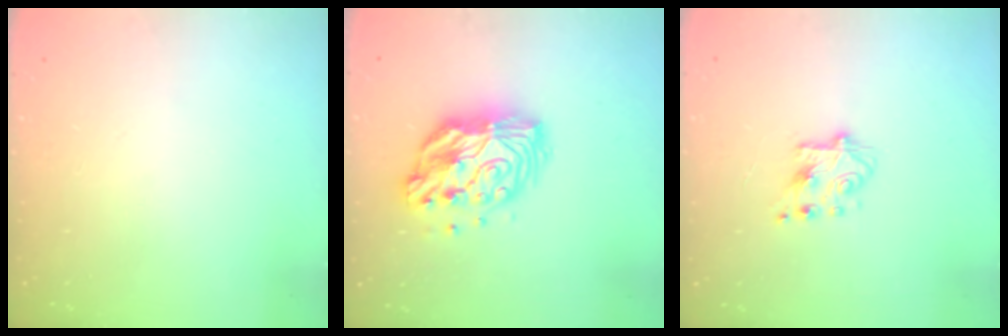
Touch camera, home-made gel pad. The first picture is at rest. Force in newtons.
{"total": 12.8, "press": 12.8, "slide": 0.9}
{"total": 6.4, "press": 6.4, "slide": 0.5}